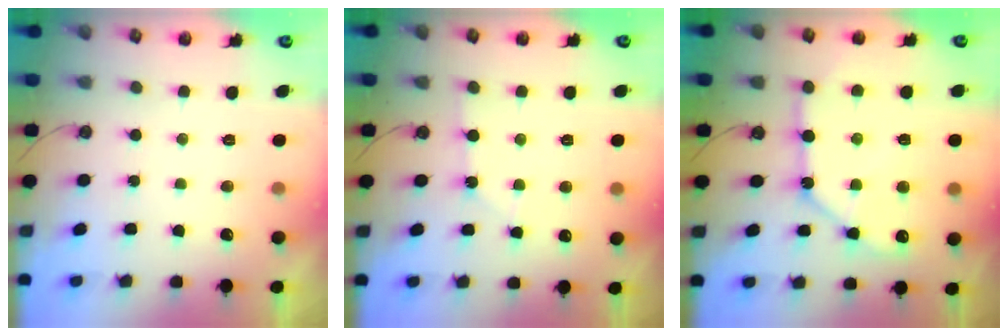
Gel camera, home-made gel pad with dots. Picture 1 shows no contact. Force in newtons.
{"total": 4.0, "press": 4.0, "slide": 0.6}
{"total": 11.5, "press": 11.4, "slide": 1.6}